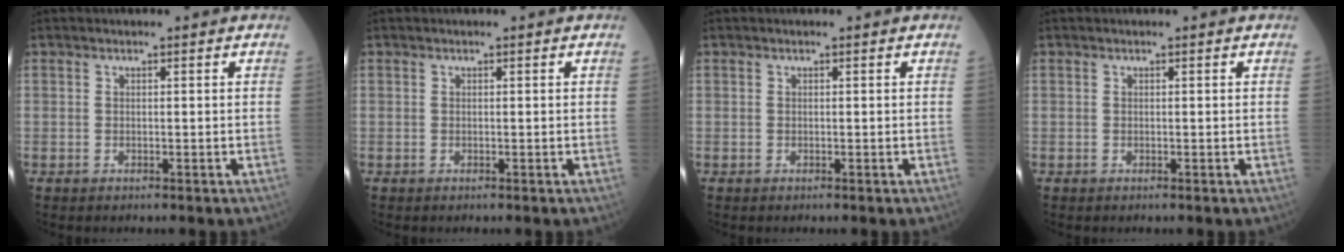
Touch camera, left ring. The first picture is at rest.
{"total": 0.0}
{"total": 0.0}
{"total": 0.0}